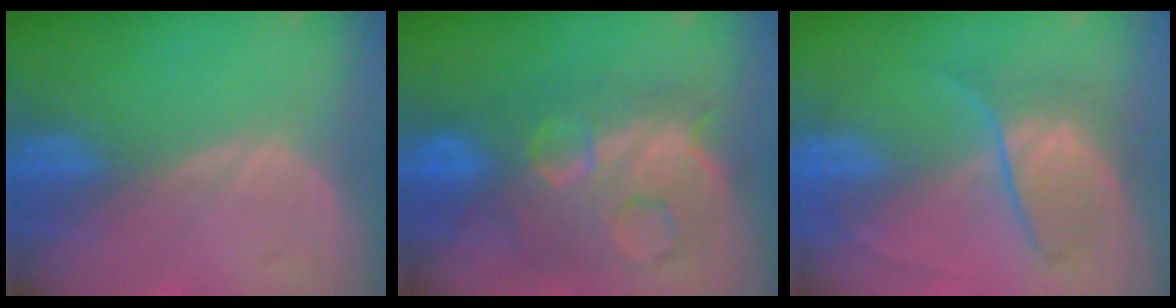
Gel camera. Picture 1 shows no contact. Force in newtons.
{"total": 12.1, "press": 12.0, "slide": 1.4}
{"total": 6.3, "press": 6.3, "slide": 0.6}